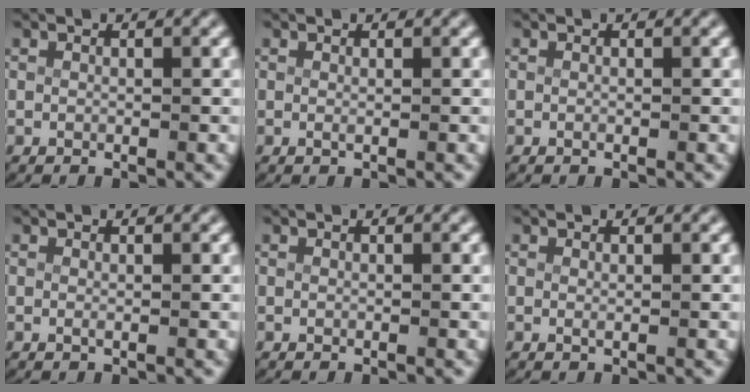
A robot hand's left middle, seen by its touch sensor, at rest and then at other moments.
{"total": 0.0}
{"total": 0.0}
{"total": 0.0}
{"total": 0.0}
{"total": 0.0}